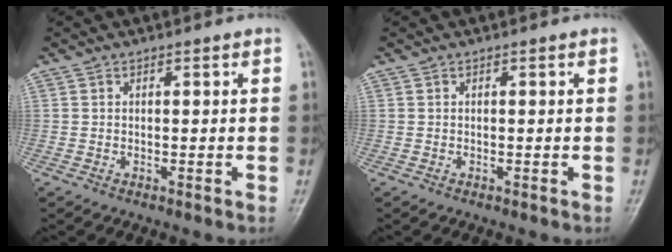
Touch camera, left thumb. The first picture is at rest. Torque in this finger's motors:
{"motor_torque": [0.01, -0.01, -0.01, -0.01, 0.00]}